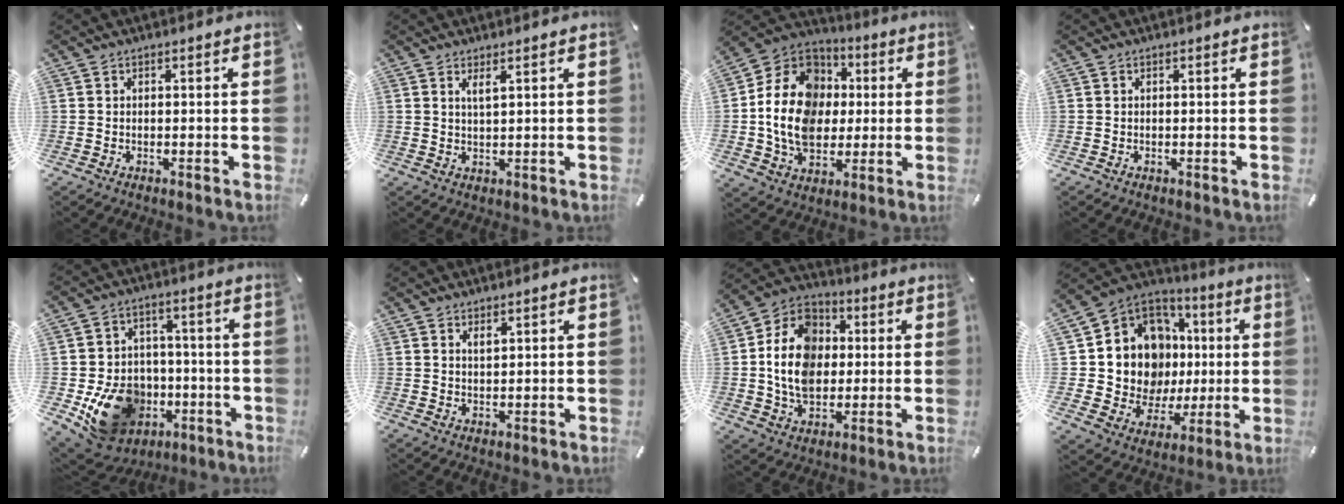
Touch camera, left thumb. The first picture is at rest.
{"total": 2.5, "force": [1.6, 0.4, 1.9], "torque": [-0.039, 0.000, 0.027]}
{"total": 18.6, "force": [0.1, 15.2, 10.8], "torque": [-0.236, 0.012, 0.004]}
{"total": 0.0}
{"total": 17.0, "force": [-5.4, 13.8, 8.4], "torque": [-0.138, 0.030, -0.074]}
{"total": 1.8, "force": [1.4, 0.8, 0.9], "torque": [-0.010, -0.005, 0.025]}
{"total": 14.7, "force": [0.0, 11.8, 8.7], "torque": [-0.195, 0.021, 0.001]}
{"total": 14.8, "force": [1.8, 13.4, 5.9], "torque": [-0.122, -0.039, 0.053]}